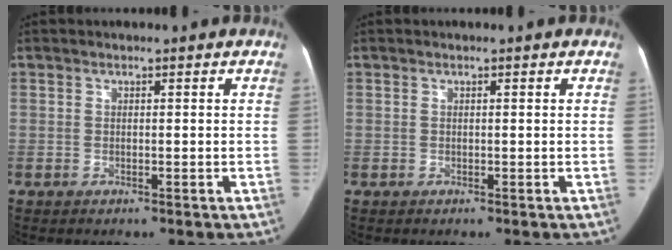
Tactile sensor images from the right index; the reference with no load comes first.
{"total": 0.0}